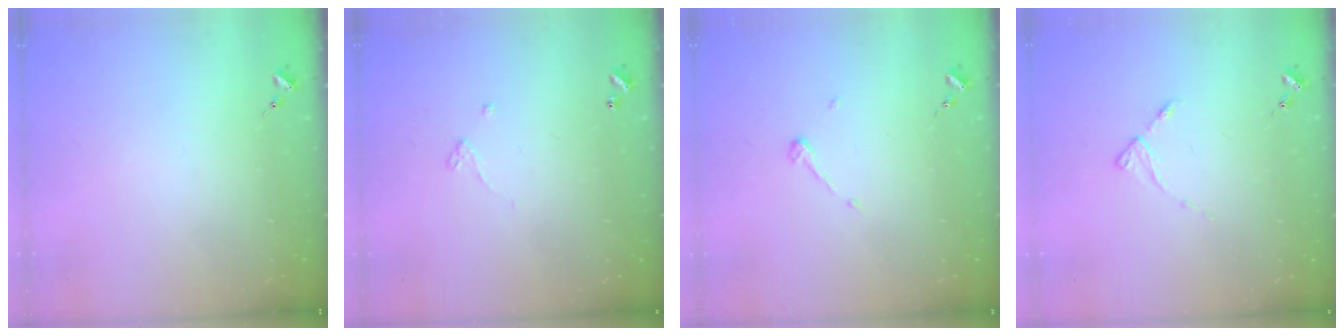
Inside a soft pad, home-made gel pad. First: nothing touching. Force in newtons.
{"total": 2.6, "press": 2.6, "slide": 0.2}
{"total": 3.8, "press": 3.8, "slide": 0.3}
{"total": 3.1, "press": 3.1, "slide": 0.4}